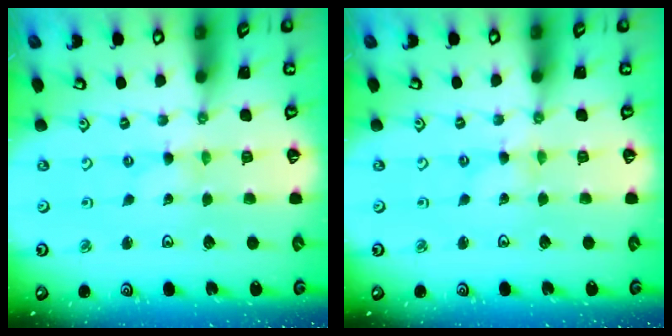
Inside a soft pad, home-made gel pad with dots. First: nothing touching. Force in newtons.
{"total": 0.0}